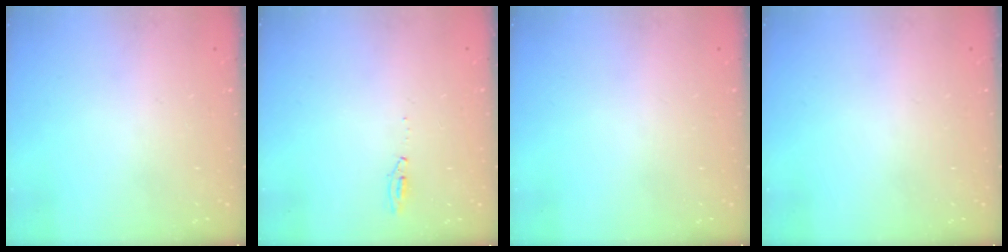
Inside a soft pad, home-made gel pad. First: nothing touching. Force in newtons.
{"total": 3.5, "press": 3.3, "slide": 1.1}
{"total": 0.0}
{"total": 0.0}